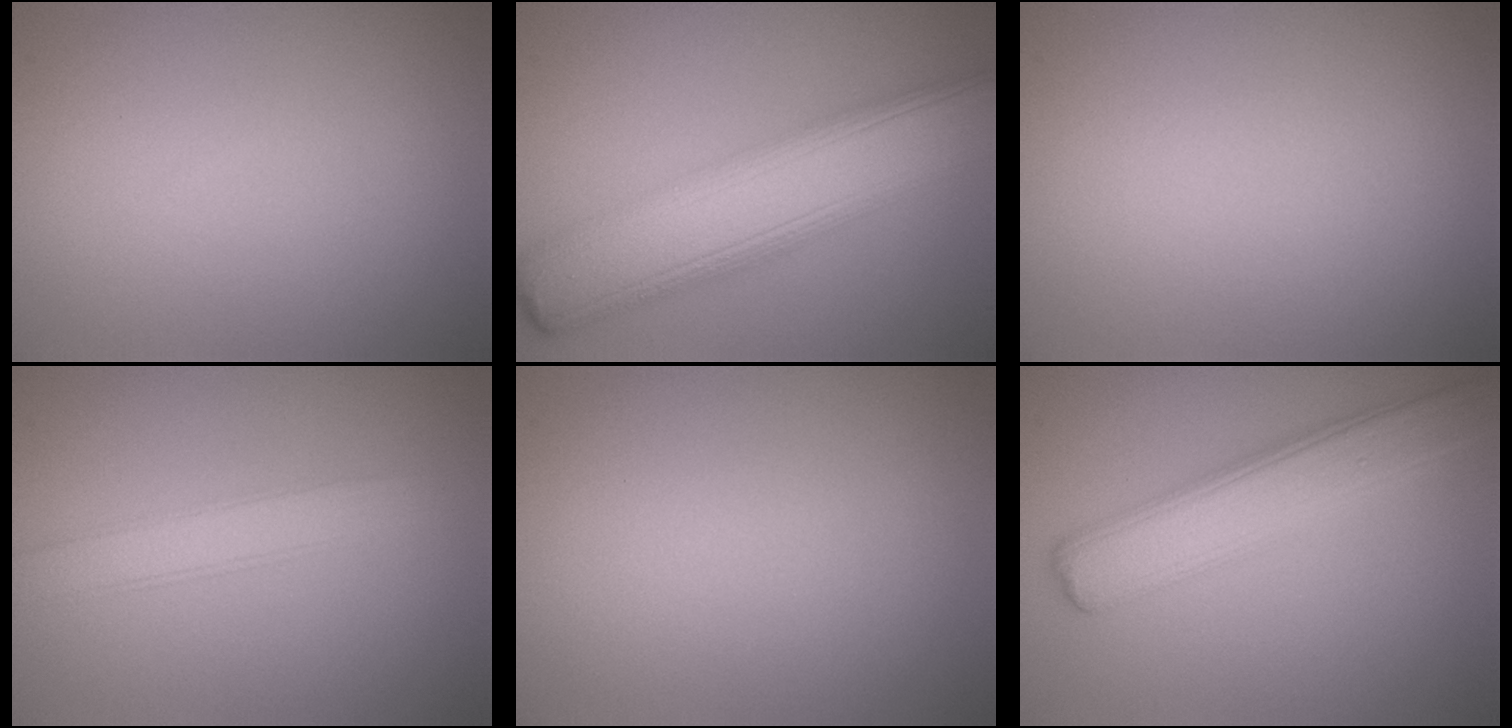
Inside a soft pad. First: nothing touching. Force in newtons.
{"total": 10.0, "press": 10.0, "slide": 0.6}
{"total": 0.0}
{"total": 2.8, "press": 2.7, "slide": 0.1}
{"total": 0.0}
{"total": 5.3, "press": 5.3, "slide": 0.1}